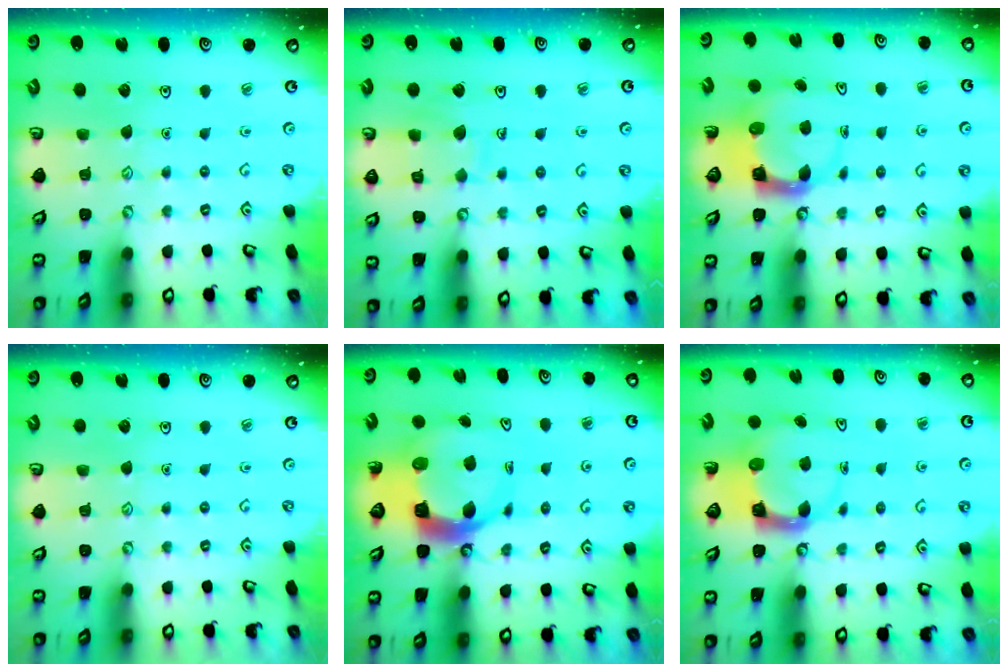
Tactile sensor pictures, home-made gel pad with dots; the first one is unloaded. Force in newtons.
{"total": 7.7, "press": 7.7, "slide": 0.8}
{"total": 3.6, "press": 3.6, "slide": 0.5}
{"total": 0.0}
{"total": 8.9, "press": 8.9, "slide": 1.2}
{"total": 3.6, "press": 3.5, "slide": 0.5}